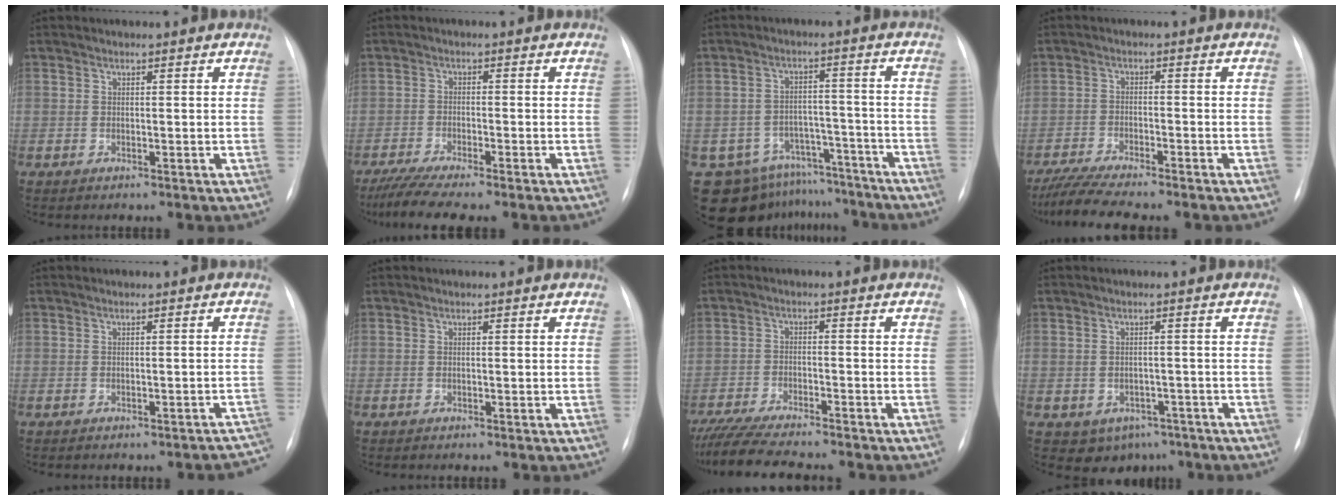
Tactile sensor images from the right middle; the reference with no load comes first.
{"total": 7.3, "force": [-6.0, 0.1, 4.2], "torque": [-0.071, -0.017, -0.097]}
{"total": 12.8, "force": [-10.9, 6.7, 1.3], "torque": [-0.023, 0.045, -0.145]}
{"total": 8.3, "force": [-7.2, 0.3, 4.2], "torque": [-0.073, -0.016, -0.116]}
{"total": 4.6, "force": [-4.1, 1.4, 1.4], "torque": [0.011, 0.007, -0.044]}
{"total": 0.0}
{"total": 11.9, "force": [-10.4, 0.9, 5.6], "torque": [-0.092, -0.023, -0.163]}
{"total": 5.3, "force": [-3.2, 4.0, 1.4], "torque": [-0.009, 0.010, -0.035]}